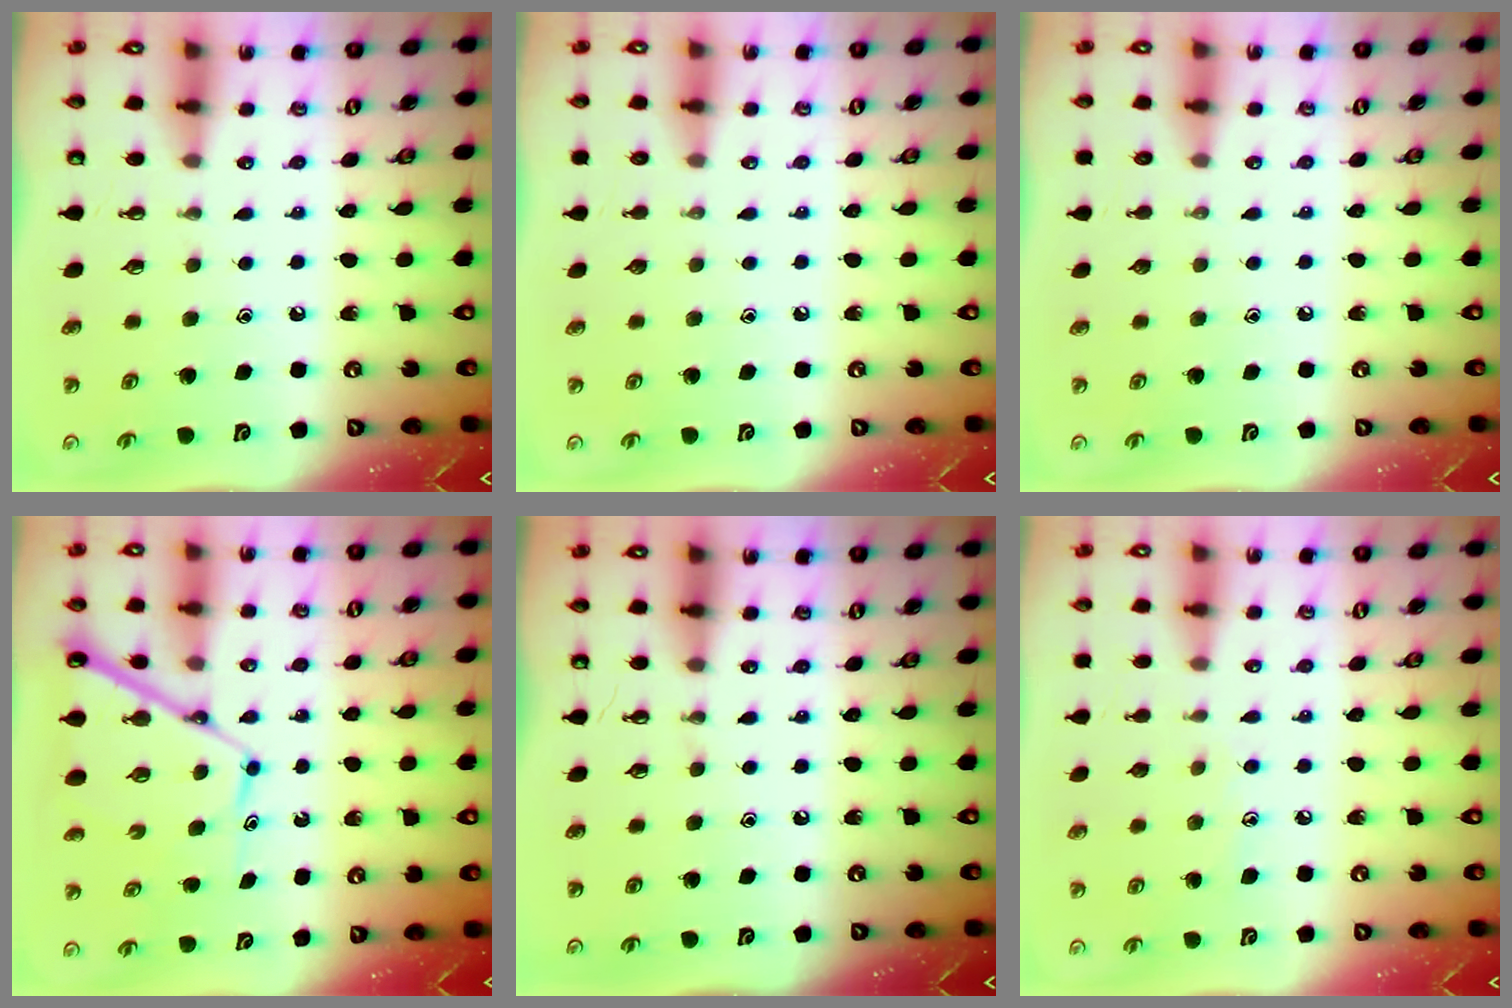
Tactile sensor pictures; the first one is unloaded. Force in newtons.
{"total": 0.0}
{"total": 0.0}
{"total": 10.5, "press": 10.4, "slide": 1.1}
{"total": 0.0}
{"total": 5.4, "press": 5.4, "slide": 0.6}